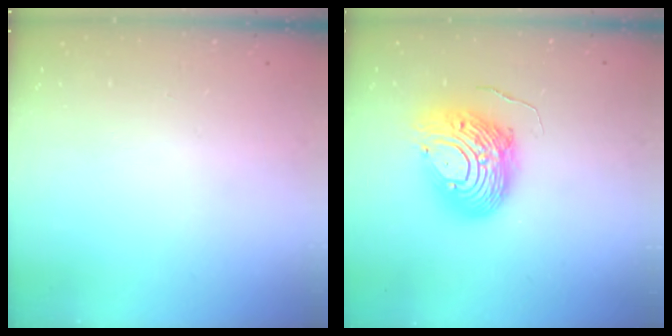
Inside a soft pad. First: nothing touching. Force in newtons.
{"total": 14.4, "press": 14.4, "slide": 1.2}